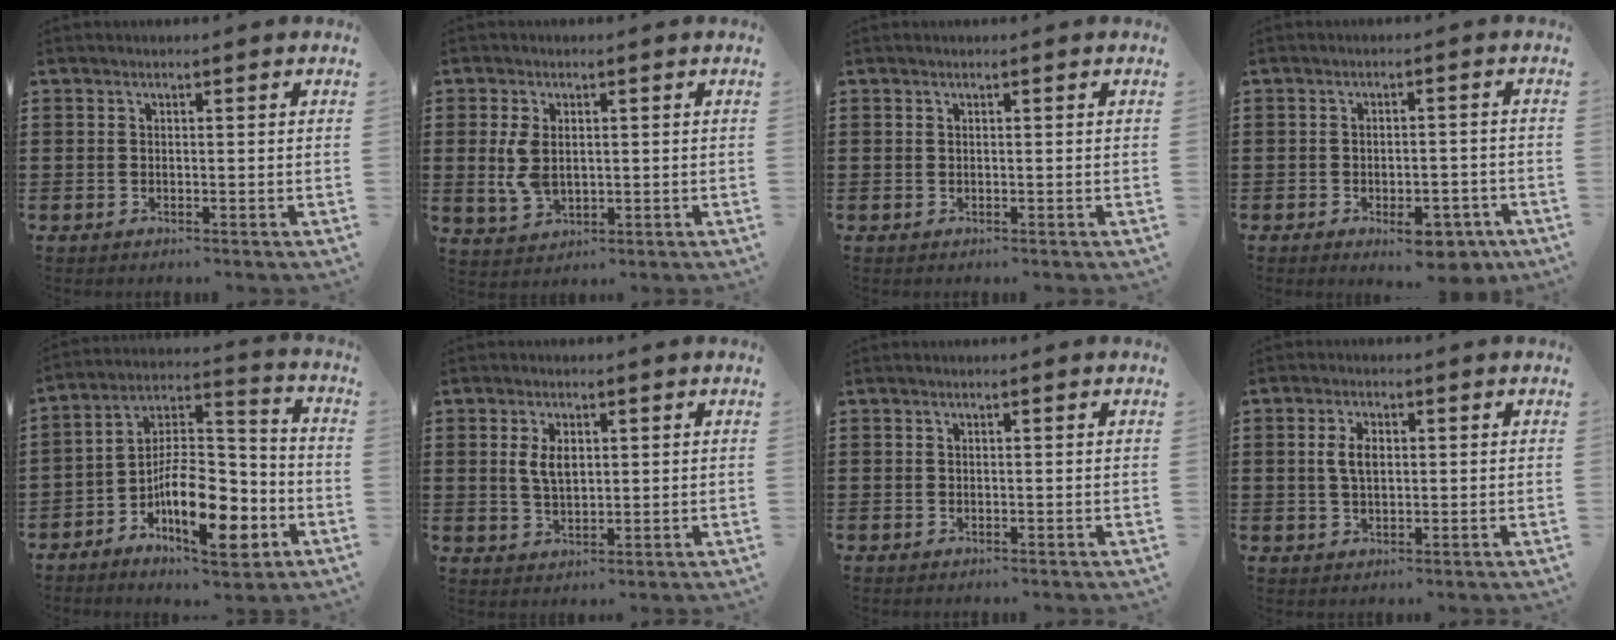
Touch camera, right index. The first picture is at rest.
{"total": 5.5, "force": [0.5, 3.4, 4.4], "torque": [-0.110, 0.002, 0.004]}
{"total": 0.0}
{"total": 5.7, "force": [-3.9, 2.0, 3.7], "torque": [-0.053, 0.005, -0.064]}
{"total": 13.6, "force": [-5.9, 6.0, 10.7], "torque": [-0.194, 0.010, -0.108]}
{"total": 4.0, "force": [0.9, 2.2, 3.2], "torque": [-0.068, 0.009, 0.015]}
{"total": 0.0}
{"total": 3.8, "force": [0.6, 2.0, 3.2], "torque": [-0.073, 0.008, 0.007]}